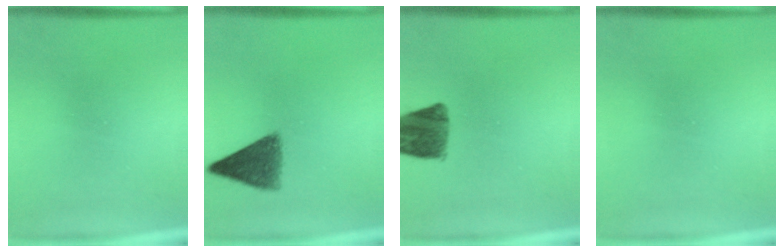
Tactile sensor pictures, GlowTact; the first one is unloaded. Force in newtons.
{"total": 6.8}
{"total": 8.4}
{"total": 0.0}